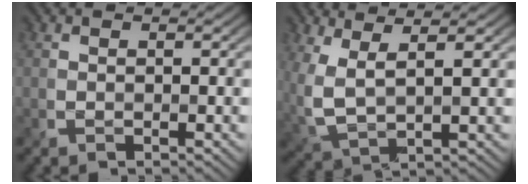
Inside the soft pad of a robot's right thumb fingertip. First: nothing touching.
{"total": 5.8, "force": [2.8, 1.9, 4.7], "torque": [-0.130, -0.002, 0.060]}